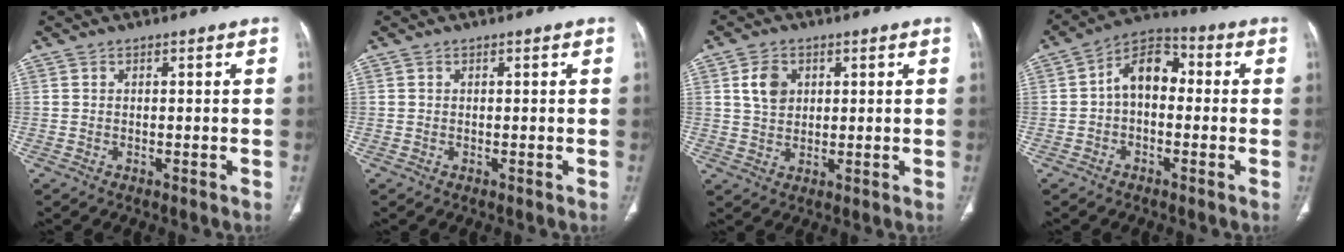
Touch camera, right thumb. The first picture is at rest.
{"total": 0.0}
{"total": 5.2, "force": [1.8, 3.8, 3.0], "torque": [-0.041, -0.008, 0.035]}
{"total": 9.1, "force": [-0.1, 6.0, 6.8], "torque": [-0.088, 0.035, -0.020]}